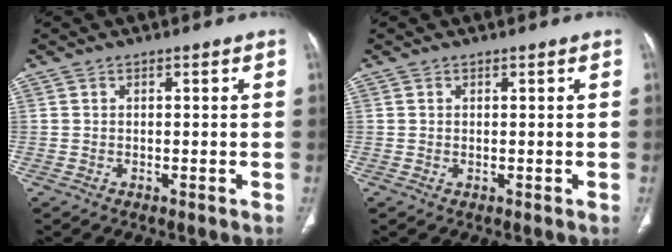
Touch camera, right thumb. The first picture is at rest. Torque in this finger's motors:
{"motor_torque": [2.28, 2.11, -0.17, -0.34, -0.07]}